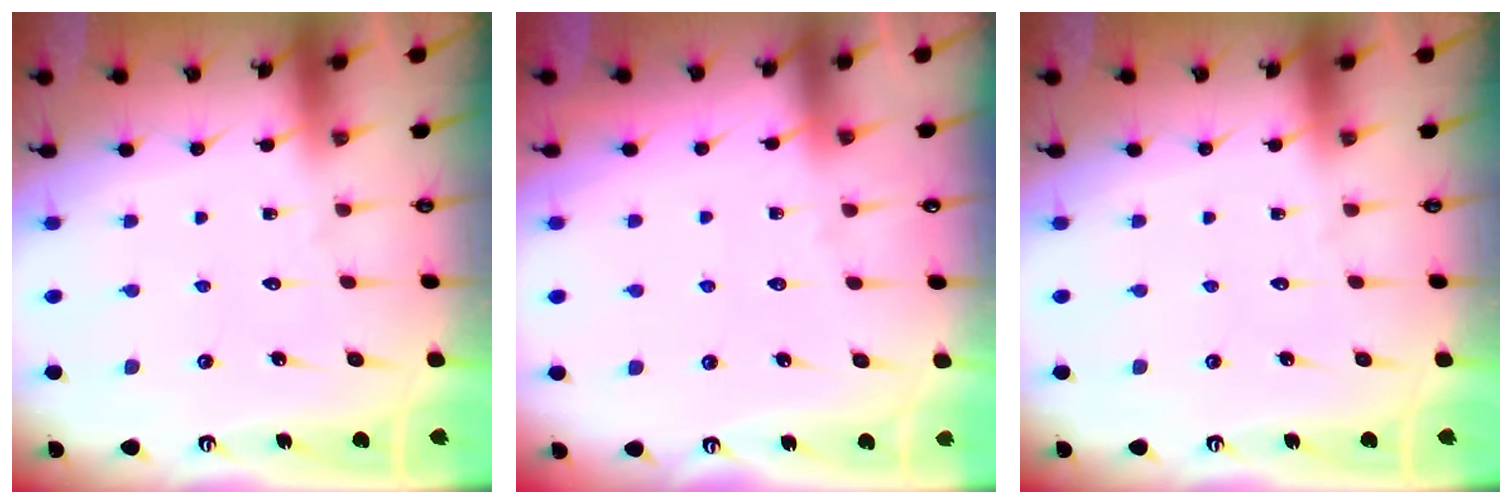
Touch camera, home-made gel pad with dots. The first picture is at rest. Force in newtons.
{"total": 3.1, "press": 3.1, "slide": 0.6}
{"total": 0.0}